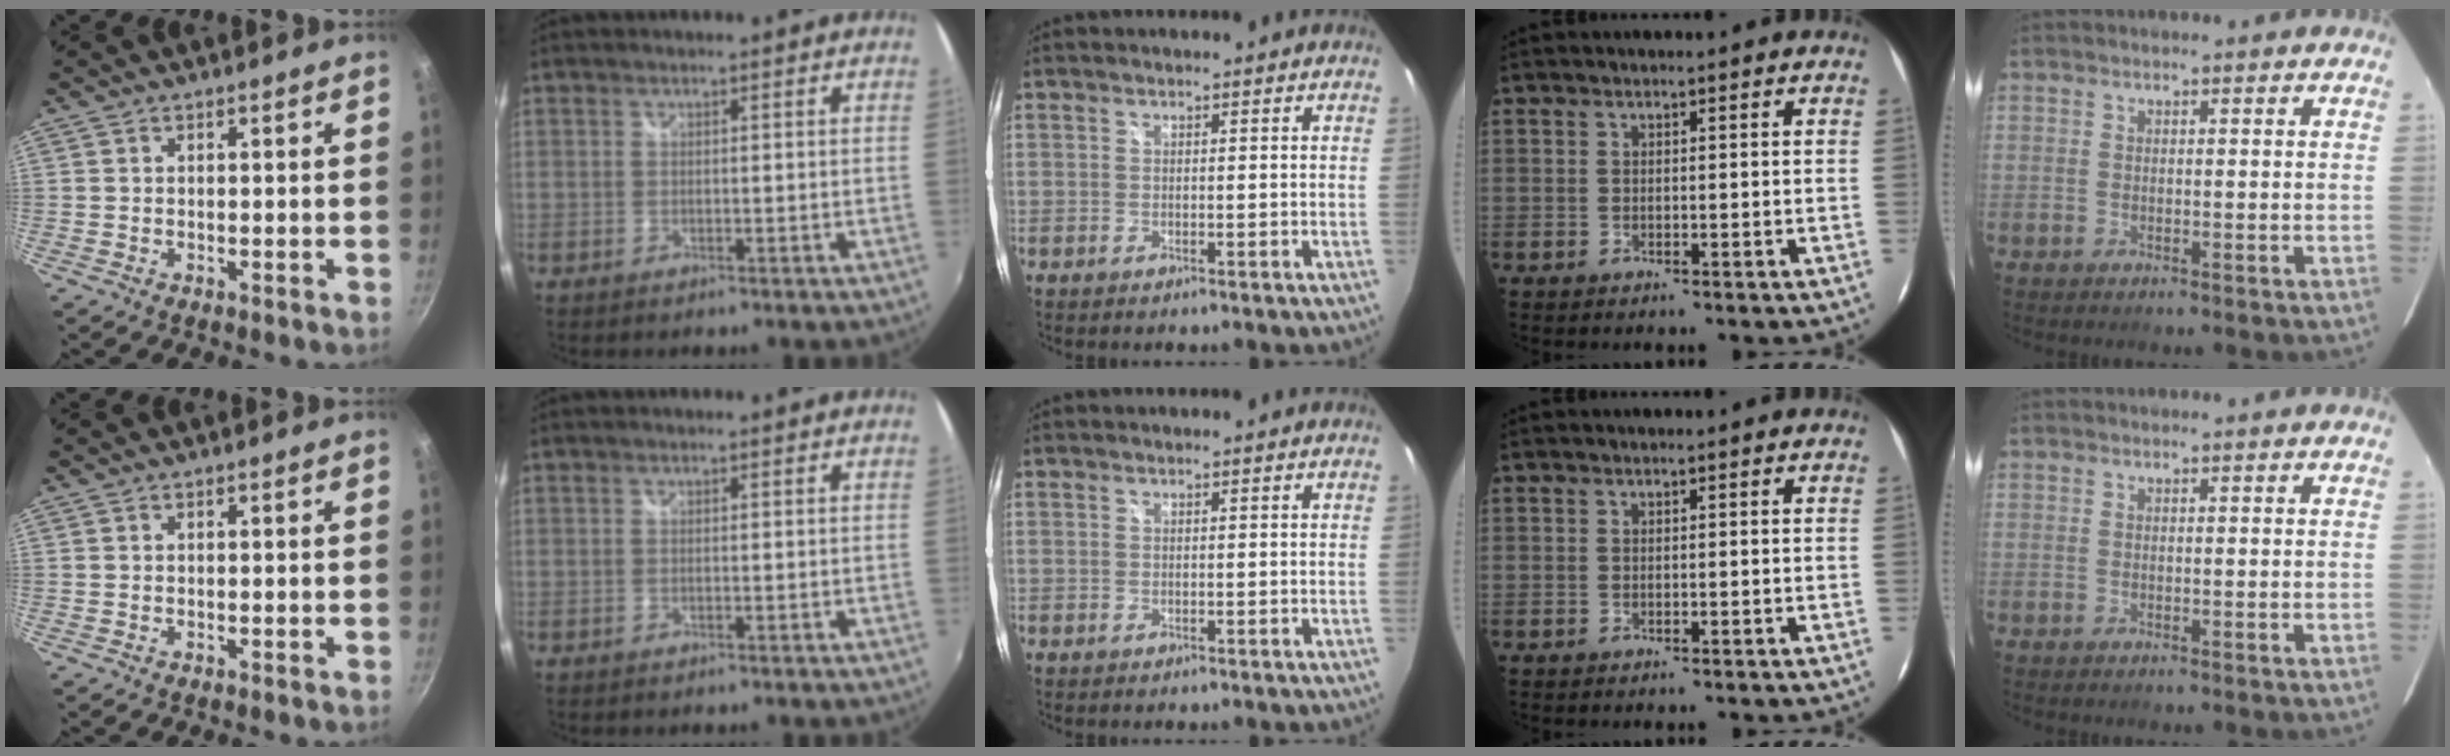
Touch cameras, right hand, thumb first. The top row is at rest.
{}